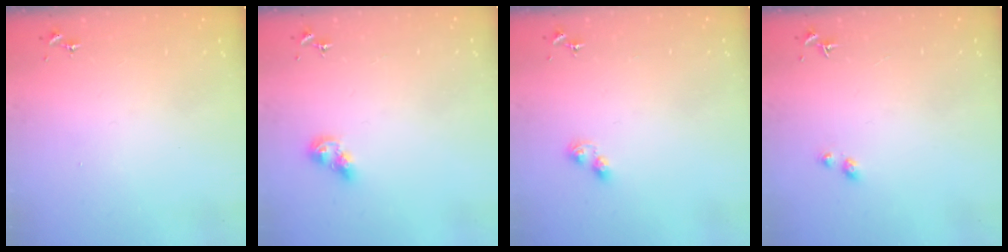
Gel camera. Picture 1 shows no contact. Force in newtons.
{"total": 6.3, "press": 6.3, "slide": 0.5}
{"total": 3.9, "press": 3.8, "slide": 0.5}
{"total": 3.0, "press": 3.0, "slide": 0.2}